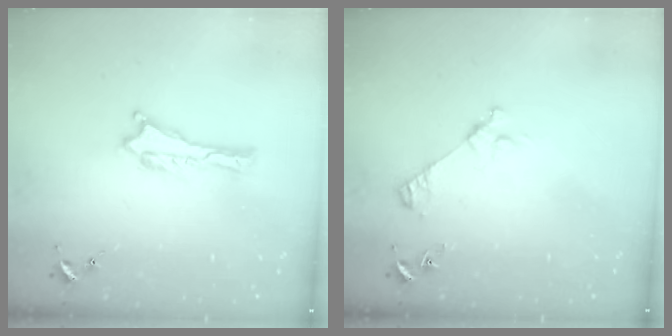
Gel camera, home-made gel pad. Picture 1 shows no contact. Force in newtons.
{"total": 3.1, "press": 3.1, "slide": 0.3}